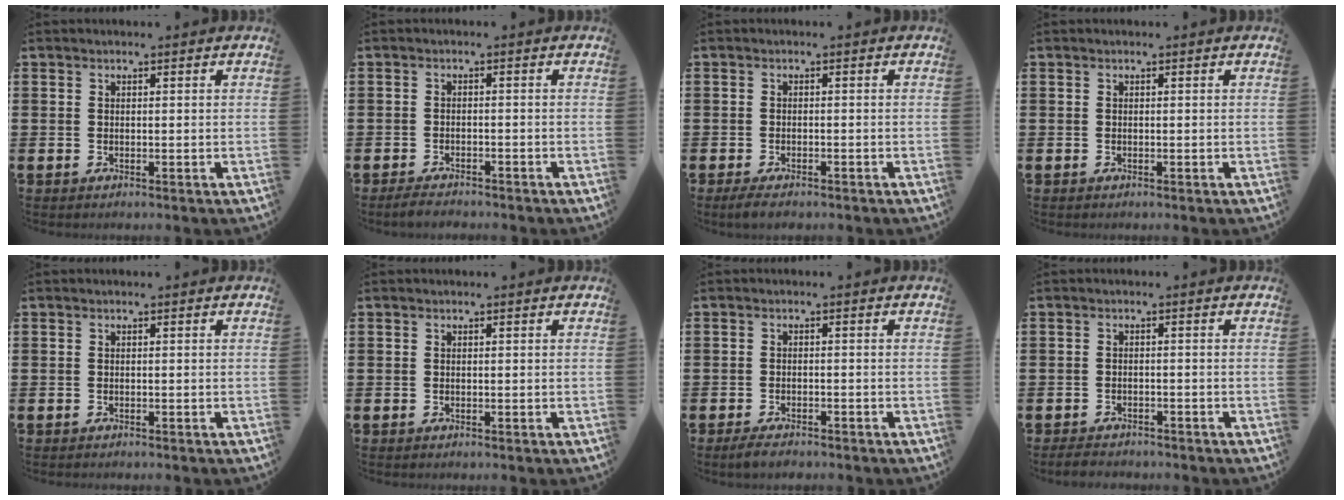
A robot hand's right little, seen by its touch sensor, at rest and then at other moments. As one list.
[{"total": 1.7, "force": [-1.6, 0.2, 0.5], "torque": [-0.012, 0.004, -0.033]}, {"total": 1.4, "force": [-1.0, 0.4, 0.9], "torque": [-0.018, 0.001, -0.020]}, {"total": 0.0}, {"total": 0.0}, {"total": 0.0}, {"total": 1.7, "force": [-1.4, 0.4, 0.9], "torque": [-0.017, 0.002, -0.027]}, {"total": 1.5, "force": [-1.4, 0.3, 0.2], "torque": [-0.009, 0.004, -0.032]}]